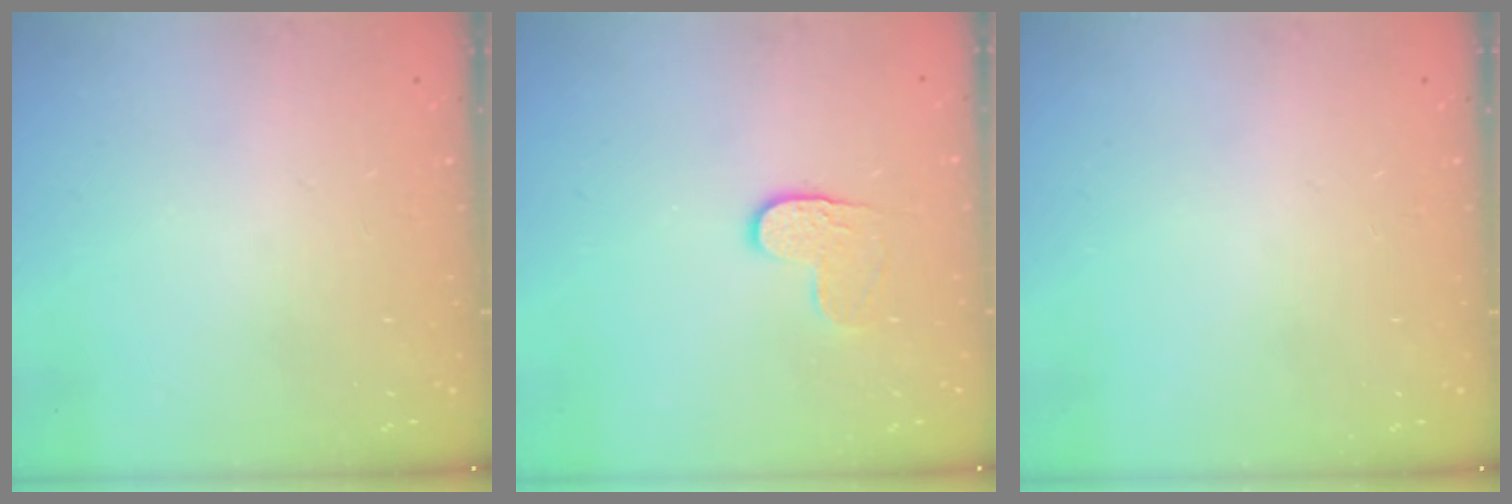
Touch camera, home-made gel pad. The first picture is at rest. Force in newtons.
{"total": 4.7, "press": 4.7, "slide": 0.2}
{"total": 0.0}